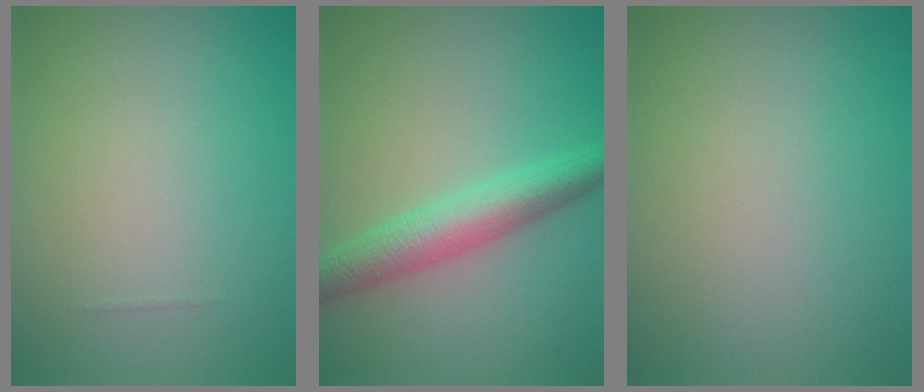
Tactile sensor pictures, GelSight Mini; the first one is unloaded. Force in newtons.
{"total": 4.7, "press": 4.7, "slide": 0.1}
{"total": 0.0}